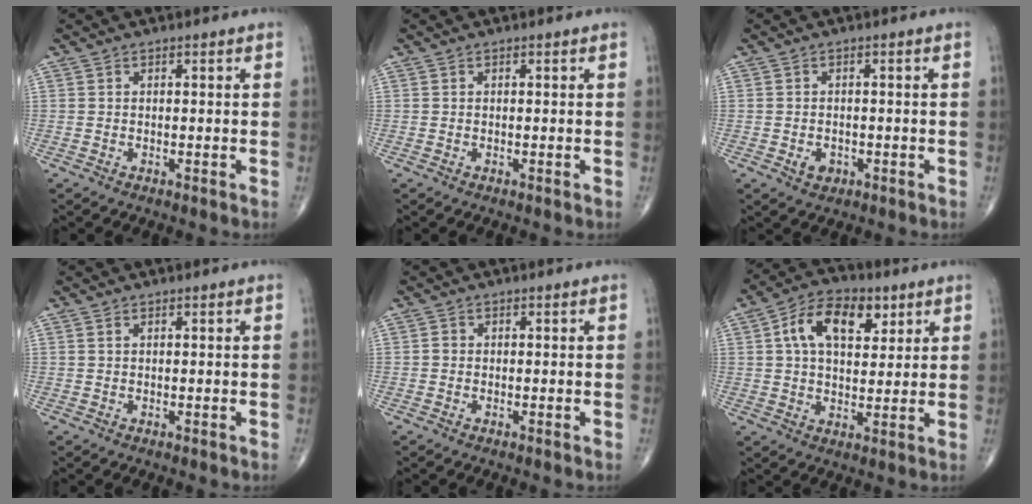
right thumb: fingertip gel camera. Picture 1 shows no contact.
{"total": 0.0}
{"total": 2.3, "force": [-0.9, 1.7, 1.3], "torque": [-0.016, 0.002, -0.009]}
{"total": 0.5, "force": [0.3, 0.3, 0.3], "torque": [-0.008, 0.002, 0.006]}
{"total": 0.7, "force": [-0.1, 0.6, 0.3], "torque": [-0.002, 0.002, -0.003]}
{"total": 12.4, "force": [4.6, 7.3, 8.9], "torque": [-0.128, 0.001, 0.073]}